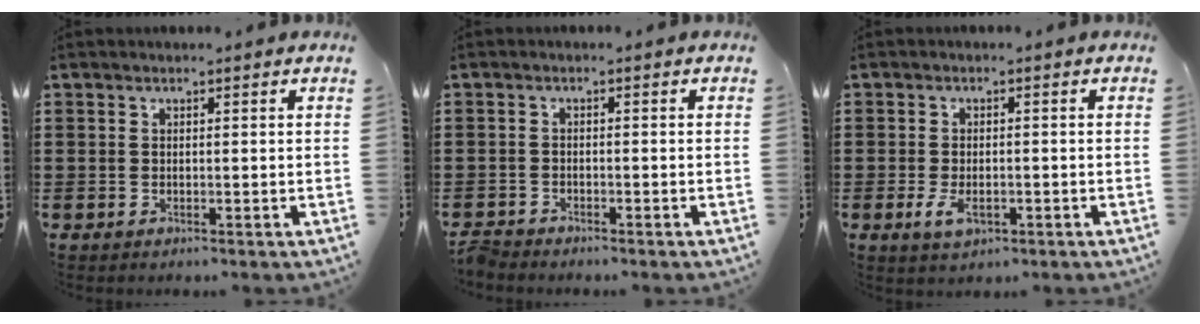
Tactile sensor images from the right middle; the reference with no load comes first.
{"total": 2.0, "force": [-2.0, 0.2, 0.2], "torque": [-0.015, -0.004, -0.043]}
{"total": 3.2, "force": [-1.1, 1.7, 2.5], "torque": [-0.052, -0.007, -0.027]}